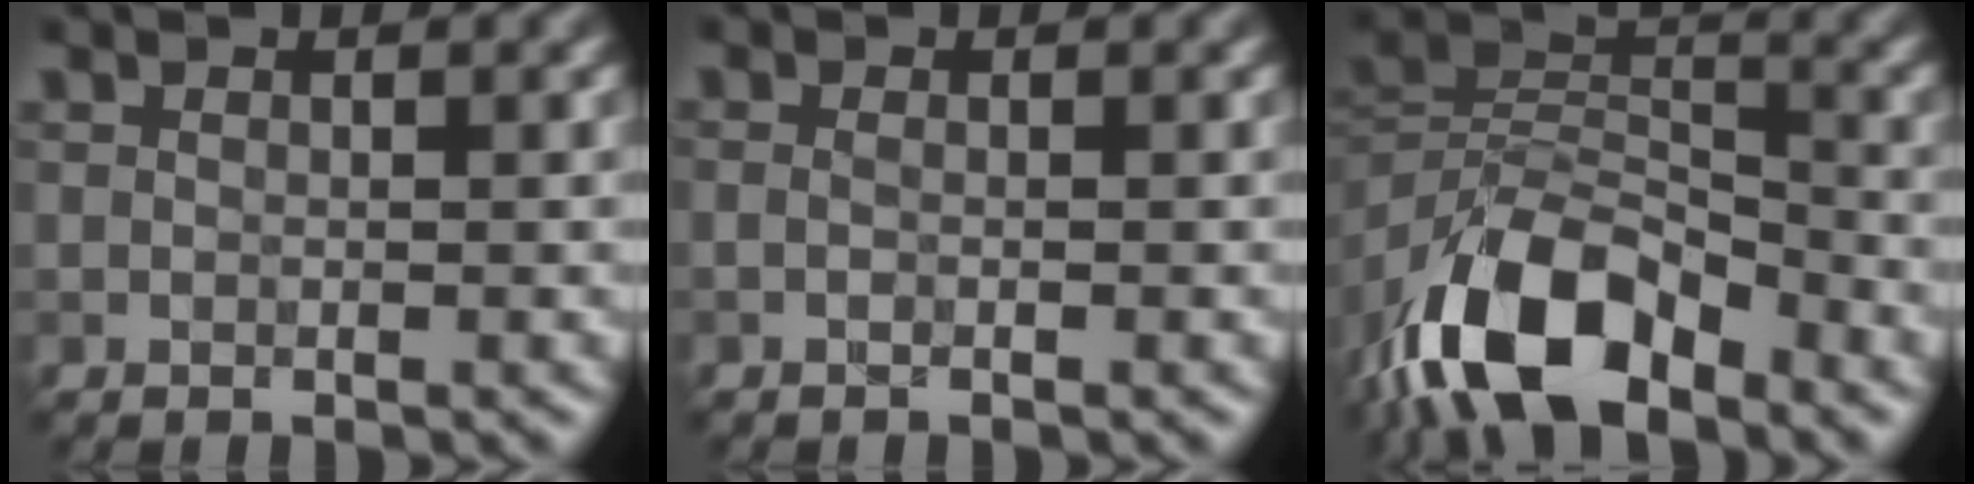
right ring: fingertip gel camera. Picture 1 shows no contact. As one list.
[{"total": 1.0, "force": [0.1, 0.6, 0.9], "torque": [-0.005, -0.010, -0.011]}, {"total": 10.5, "force": [-6.4, 5.0, 6.7], "torque": [-0.121, 0.006, -0.131]}]